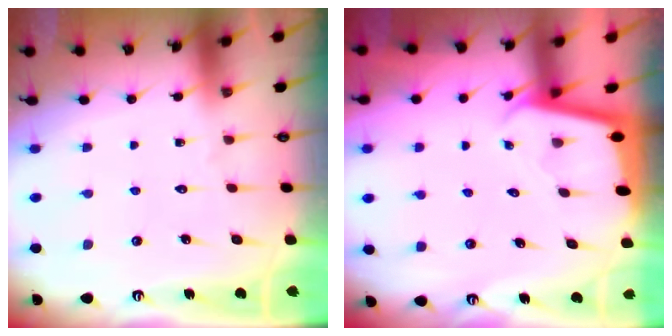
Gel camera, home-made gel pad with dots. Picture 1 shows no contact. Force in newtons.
{"total": 1.9, "press": 1.9, "slide": 0.1}